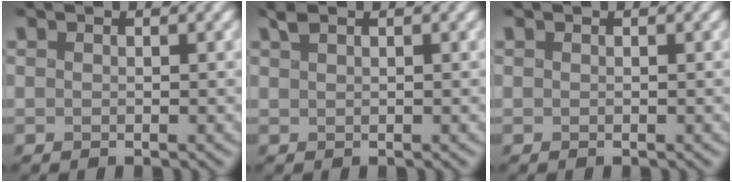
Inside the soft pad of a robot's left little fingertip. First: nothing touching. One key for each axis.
{"total": 0.9, "fx": 0.7, "fy": 0.2, "fz": 0.5, "tx": -0.010, "ty": 0.007, "tz": 0.013}
{"total": 0.0}